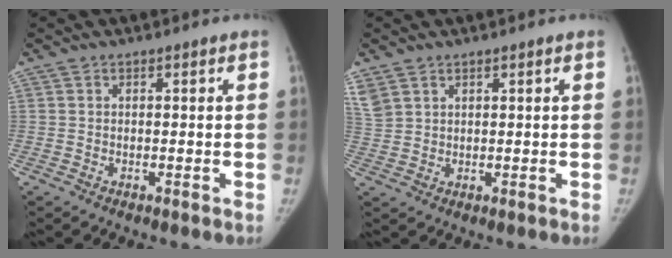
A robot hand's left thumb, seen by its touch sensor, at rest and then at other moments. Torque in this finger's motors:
{"motor_torque": [0.67, -0.17, 0.32, 0.21, 0.12]}